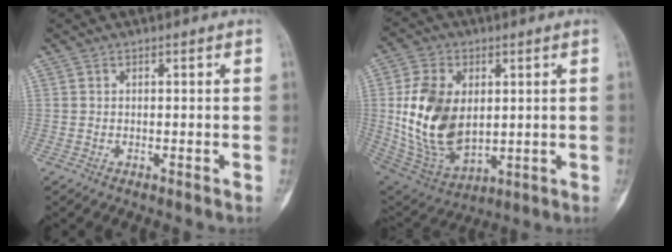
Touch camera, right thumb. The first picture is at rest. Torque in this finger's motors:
{"motor_torque": [0.98, 2.45, 0.98, -0.63, 0.20]}